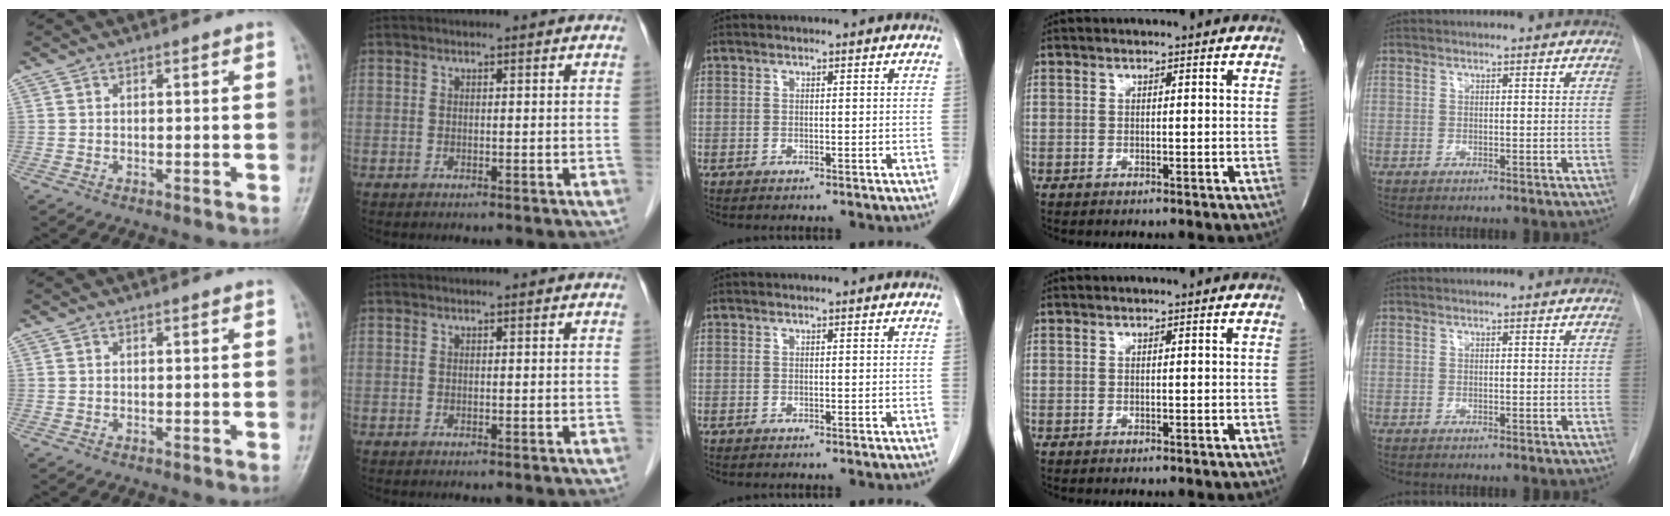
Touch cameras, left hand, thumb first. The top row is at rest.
{}